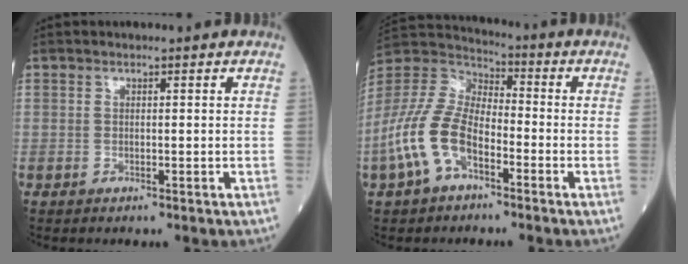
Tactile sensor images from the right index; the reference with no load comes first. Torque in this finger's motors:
{"motor_torque": [1.04, -0.71, 0.28, 0.13]}